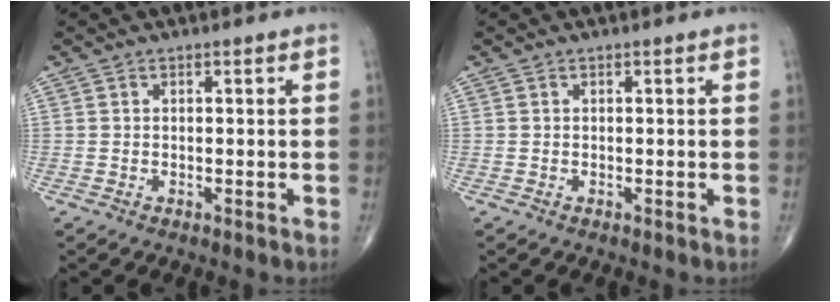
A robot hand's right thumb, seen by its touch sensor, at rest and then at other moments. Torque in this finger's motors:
{"motor_torque": [-0.02, 0.02, 0.07, 0.09, 0.00]}